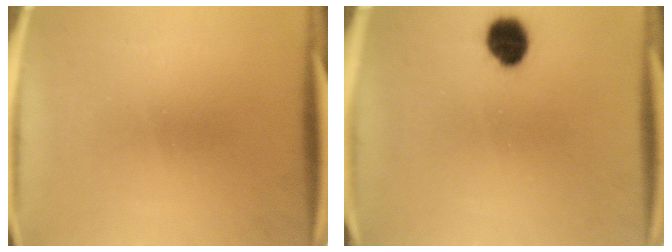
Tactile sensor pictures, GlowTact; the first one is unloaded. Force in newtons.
{"total": 7.0}